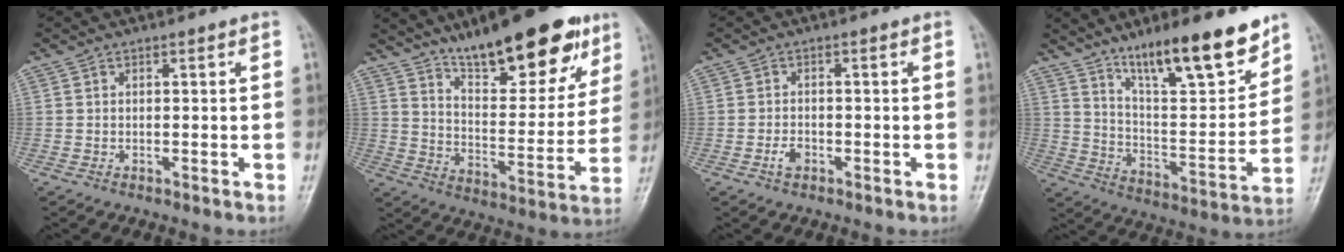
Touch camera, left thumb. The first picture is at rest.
{"total": 21.4, "force": [14.5, 6.7, 14.3], "torque": [-0.168, -0.063, 0.230]}
{"total": 2.1, "force": [-1.1, 1.3, 1.3], "torque": [-0.022, 0.006, -0.021]}
{"total": 18.5, "force": [13.1, 4.3, 12.4], "torque": [-0.162, -0.078, 0.222]}